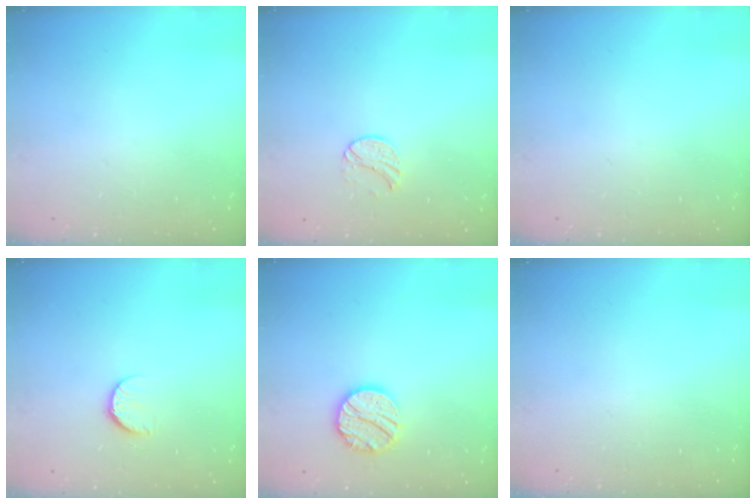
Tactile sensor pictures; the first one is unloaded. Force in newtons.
{"total": 6.5, "press": 6.5, "slide": 0.6}
{"total": 0.0}
{"total": 7.7, "press": 7.6, "slide": 0.7}
{"total": 12.6, "press": 12.6, "slide": 1.1}
{"total": 0.0}